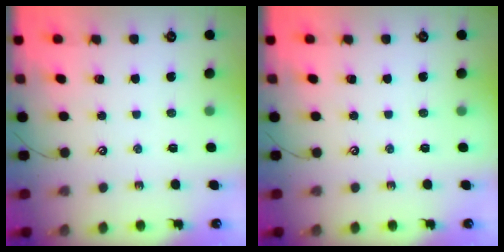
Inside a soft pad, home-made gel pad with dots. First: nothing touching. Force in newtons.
{"total": 0.0}